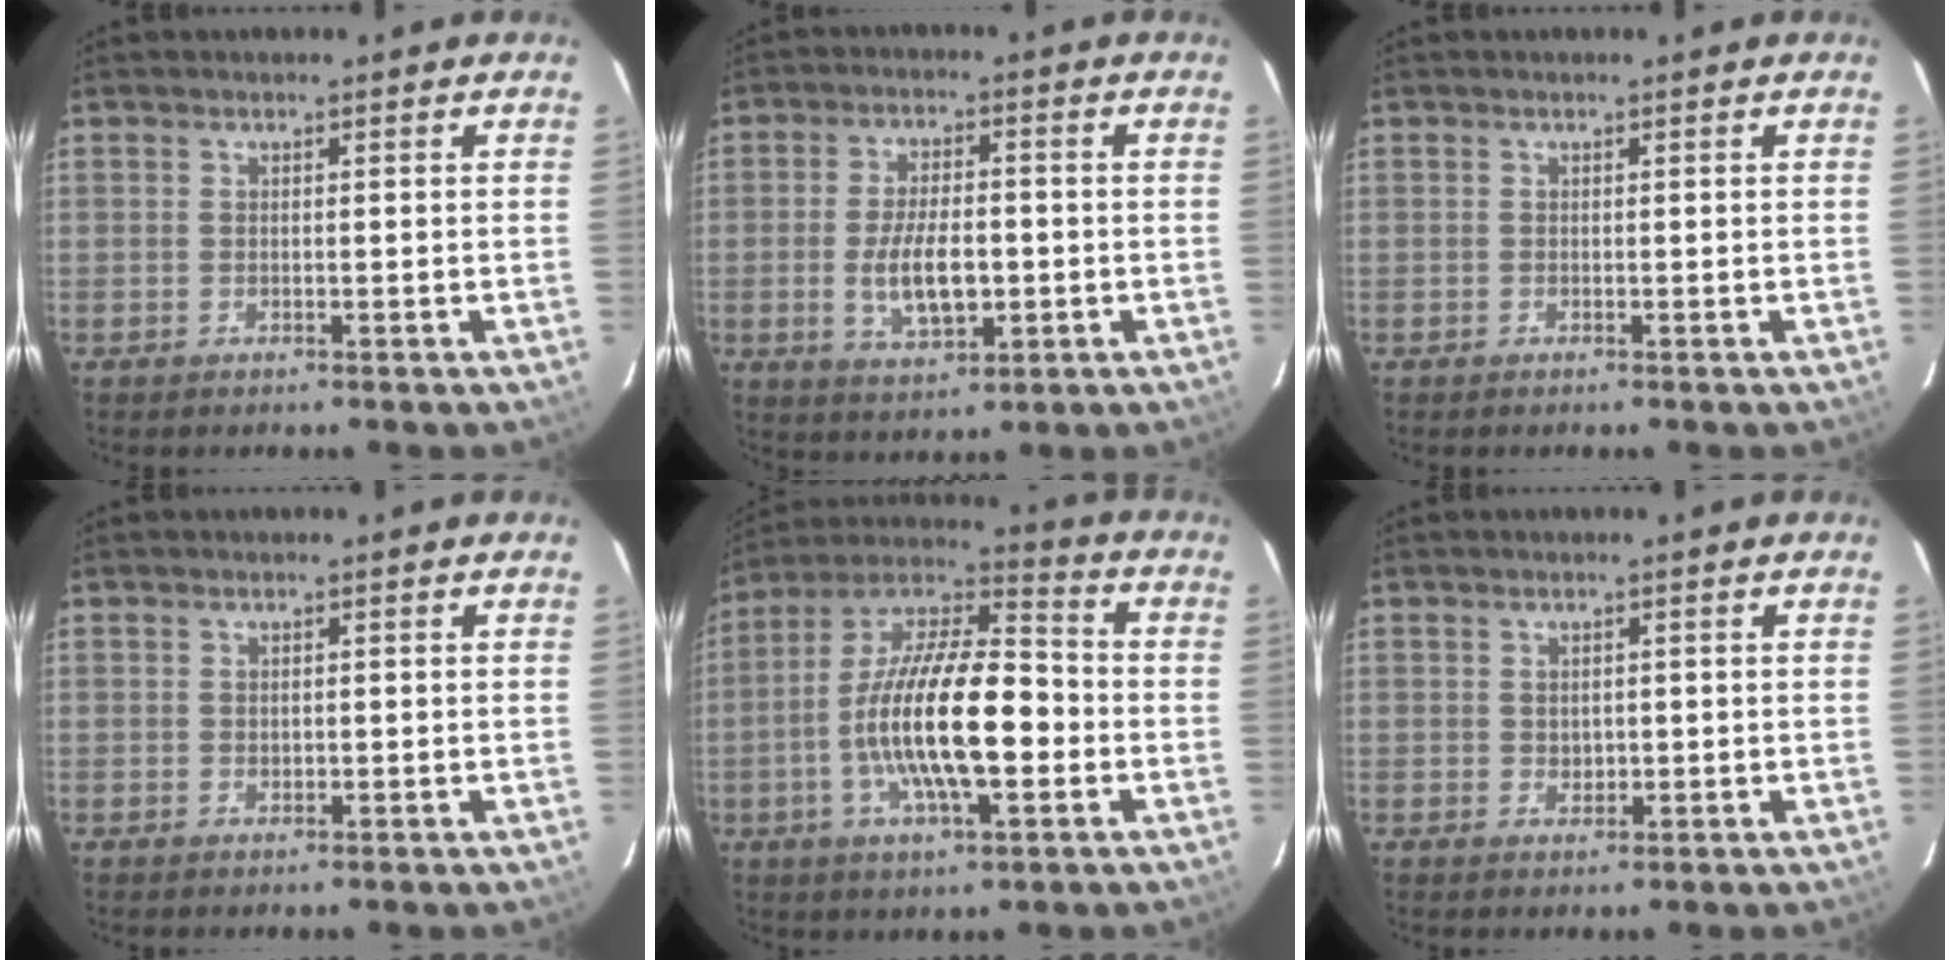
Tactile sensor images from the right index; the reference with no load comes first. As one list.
[{"total": 9.4, "force": [-1.8, 4.3, 8.1], "torque": [-0.158, -0.007, -0.024]}, {"total": 0.0}, {"total": 0.9, "force": [0.0, 0.8, 0.4], "torque": [-0.004, 0.001, 0.003]}, {"total": 19.0, "force": [-3.8, 6.3, 17.6], "torque": [-0.325, 0.000, -0.075]}, {"total": 1.9, "force": [0.0, 1.7, 0.8], "torque": [-0.010, 0.001, 0.005]}]